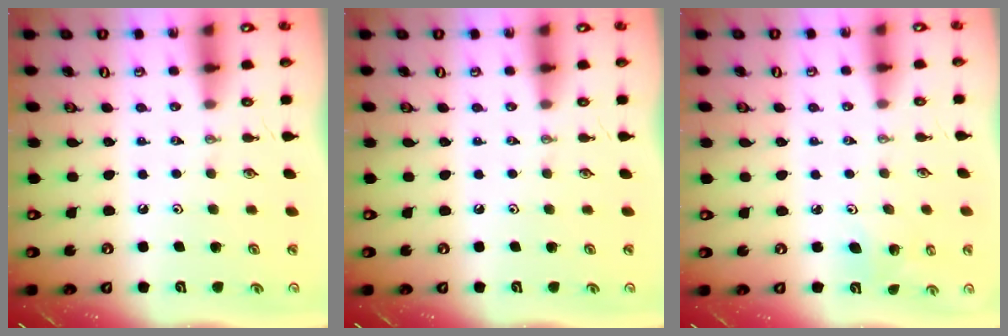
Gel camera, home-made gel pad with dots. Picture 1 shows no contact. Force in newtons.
{"total": 0.0}
{"total": 3.6, "press": 3.3, "slide": 1.4}